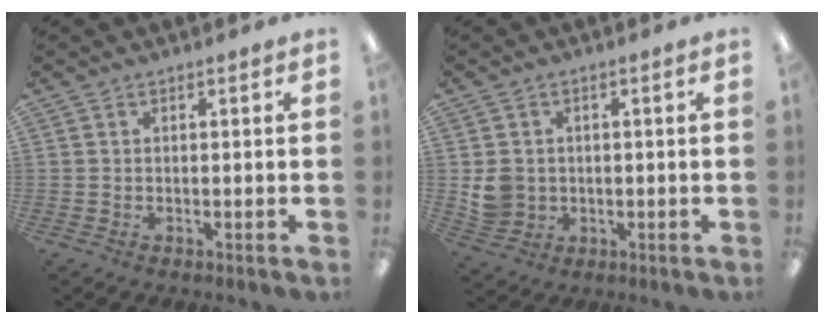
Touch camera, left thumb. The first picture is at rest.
{"total": 5.2, "force": [0.4, 5.0, 1.5], "torque": [-0.020, 0.007, 0.011]}